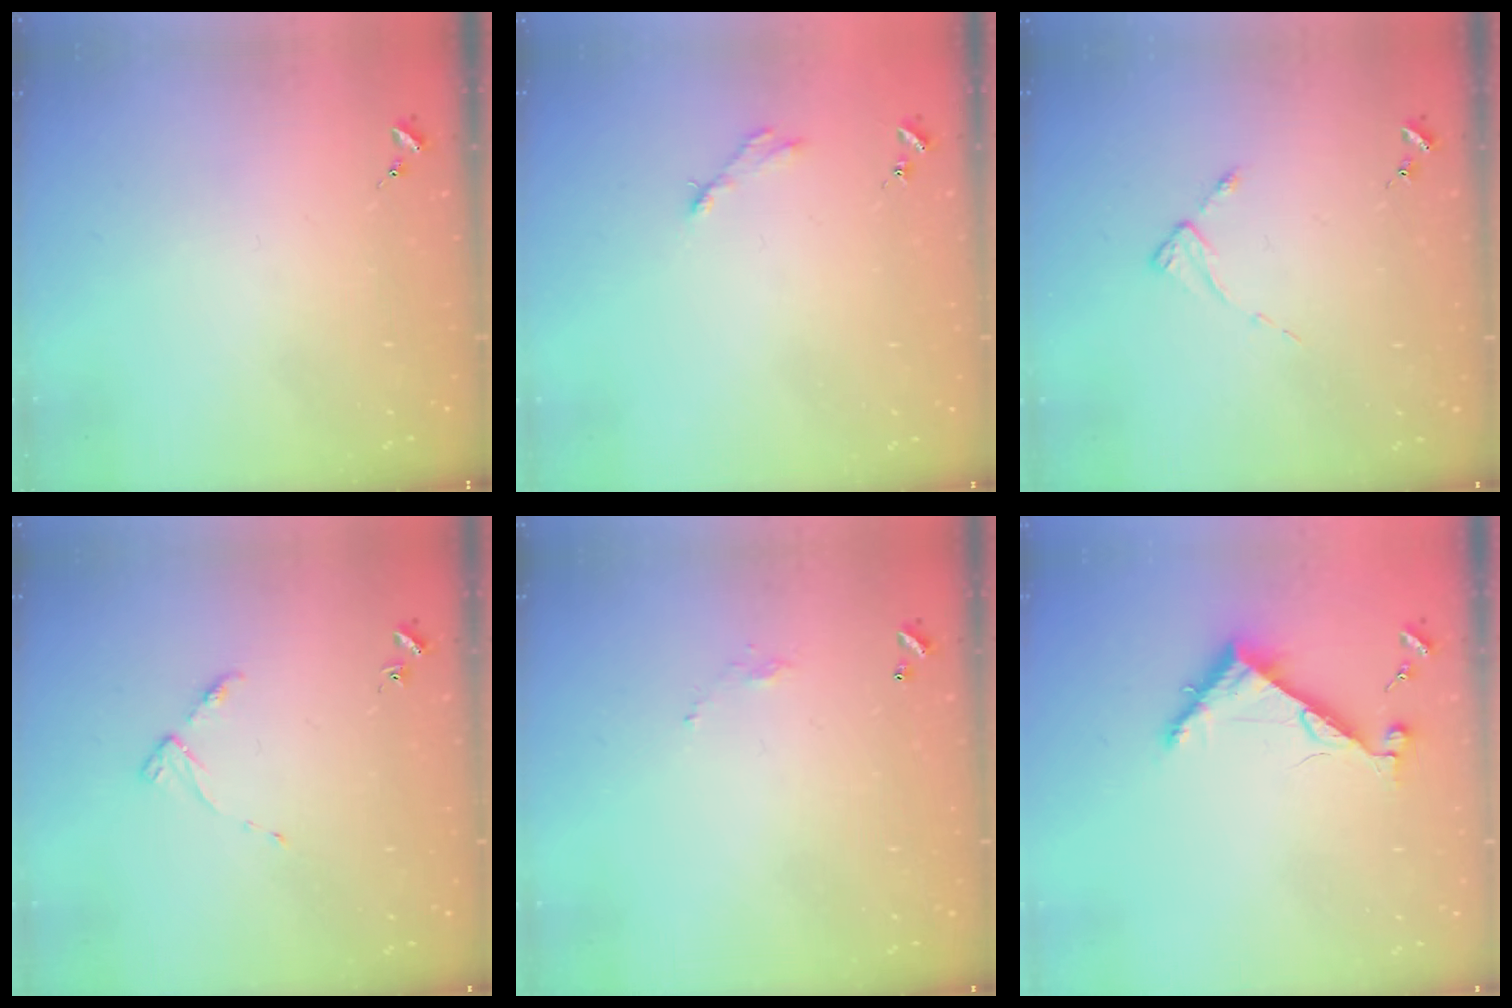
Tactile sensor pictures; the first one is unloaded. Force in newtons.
{"total": 2.8, "press": 2.8, "slide": 0.4}
{"total": 2.2, "press": 2.2, "slide": 0.4}
{"total": 3.8, "press": 3.8, "slide": 0.5}
{"total": 3.7, "press": 3.7, "slide": 0.1}
{"total": 6.9, "press": 6.9, "slide": 0.6}